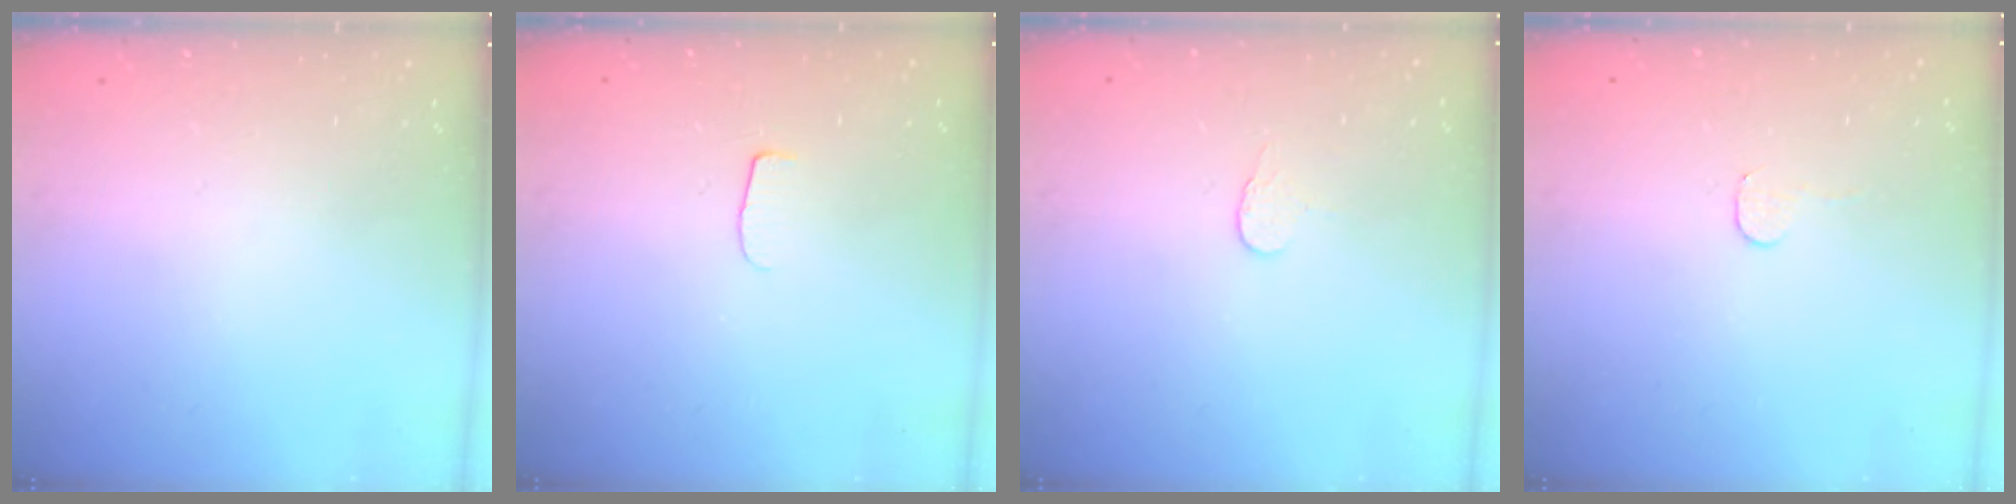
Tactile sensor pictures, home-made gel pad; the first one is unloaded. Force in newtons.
{"total": 5.3, "press": 5.3, "slide": 0.5}
{"total": 3.8, "press": 3.8, "slide": 0.3}
{"total": 2.8, "press": 2.8, "slide": 0.2}